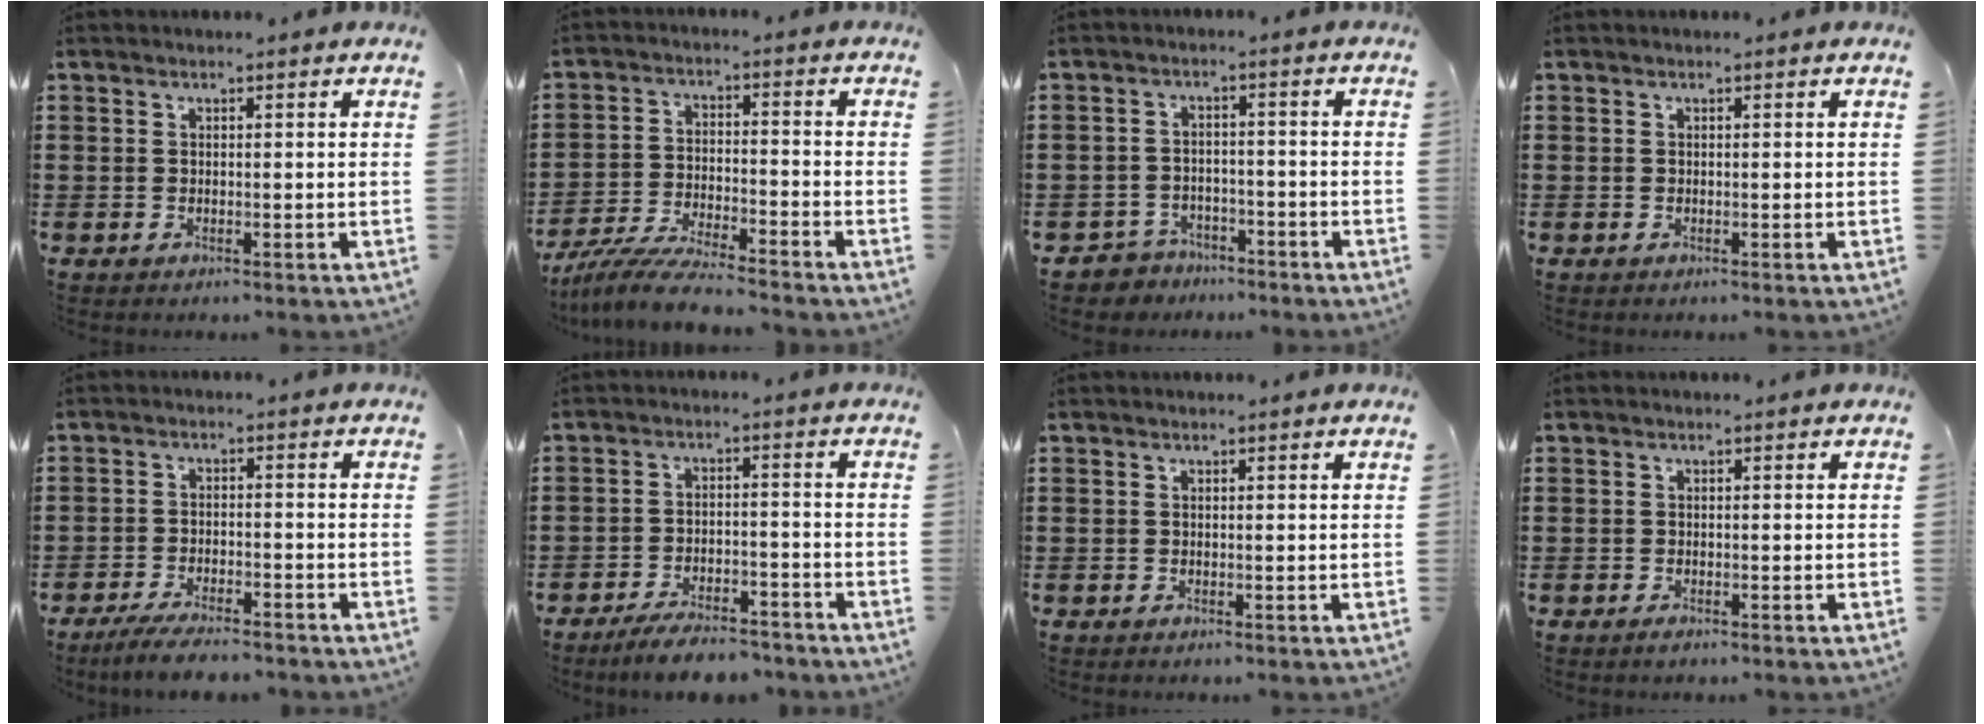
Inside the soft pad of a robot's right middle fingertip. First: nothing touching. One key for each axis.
{"total": 7.5, "fx": -7.0, "fy": 0.2, "fz": 2.5, "tx": -0.058, "ty": -0.005, "tz": -0.139}
{"total": 3.3, "fx": -3.1, "fy": 1.1, "fz": -0.2, "tx": -0.008, "ty": 0.003, "tz": -0.067}
{"total": 0.0}
{"total": 4.4, "fx": -4.1, "fy": 0.5, "fz": 1.6, "tx": -0.032, "ty": -0.001, "tz": -0.081}
{"total": 5.3, "fx": -5.0, "fy": 0.7, "fz": 1.8, "tx": -0.034, "ty": 0.002, "tz": -0.098}
{"total": 0.0}
{"total": 0.5, "fx": -0.4, "fy": 0.2, "fz": 0.3, "tx": -0.009, "ty": -0.005, "tz": -0.006}